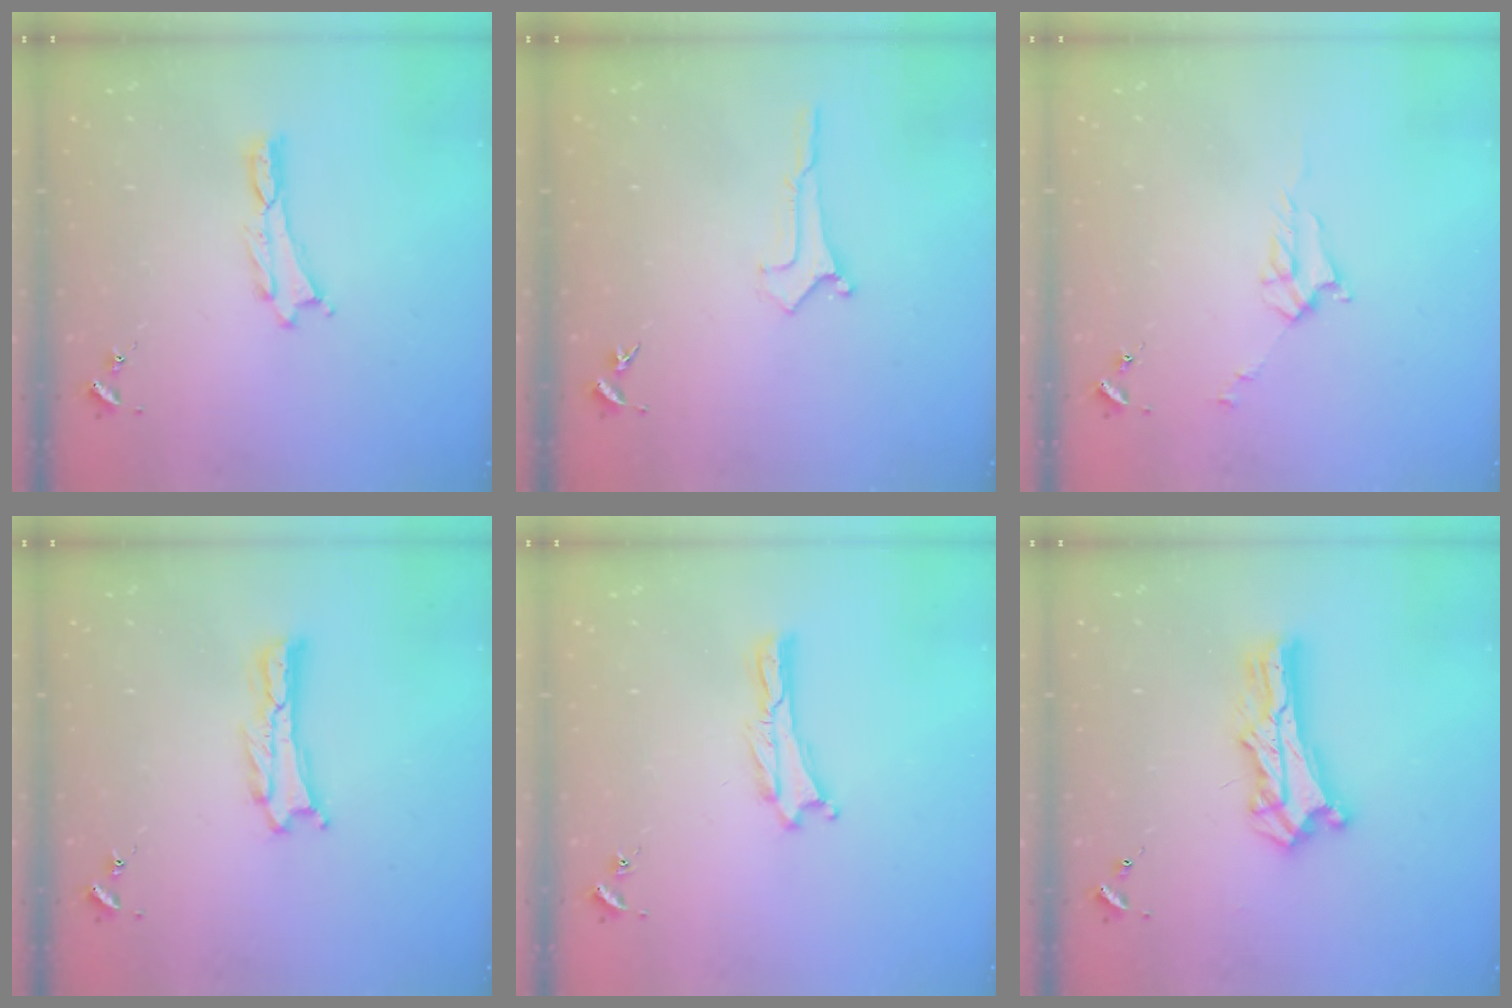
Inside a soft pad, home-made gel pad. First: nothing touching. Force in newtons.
{"total": 0.0}
{"total": 2.7, "press": 2.7, "slide": 0.3}
{"total": 1.1, "press": 1.1, "slide": 0.2}
{"total": 0.0}
{"total": 8.4, "press": 8.4, "slide": 0.8}